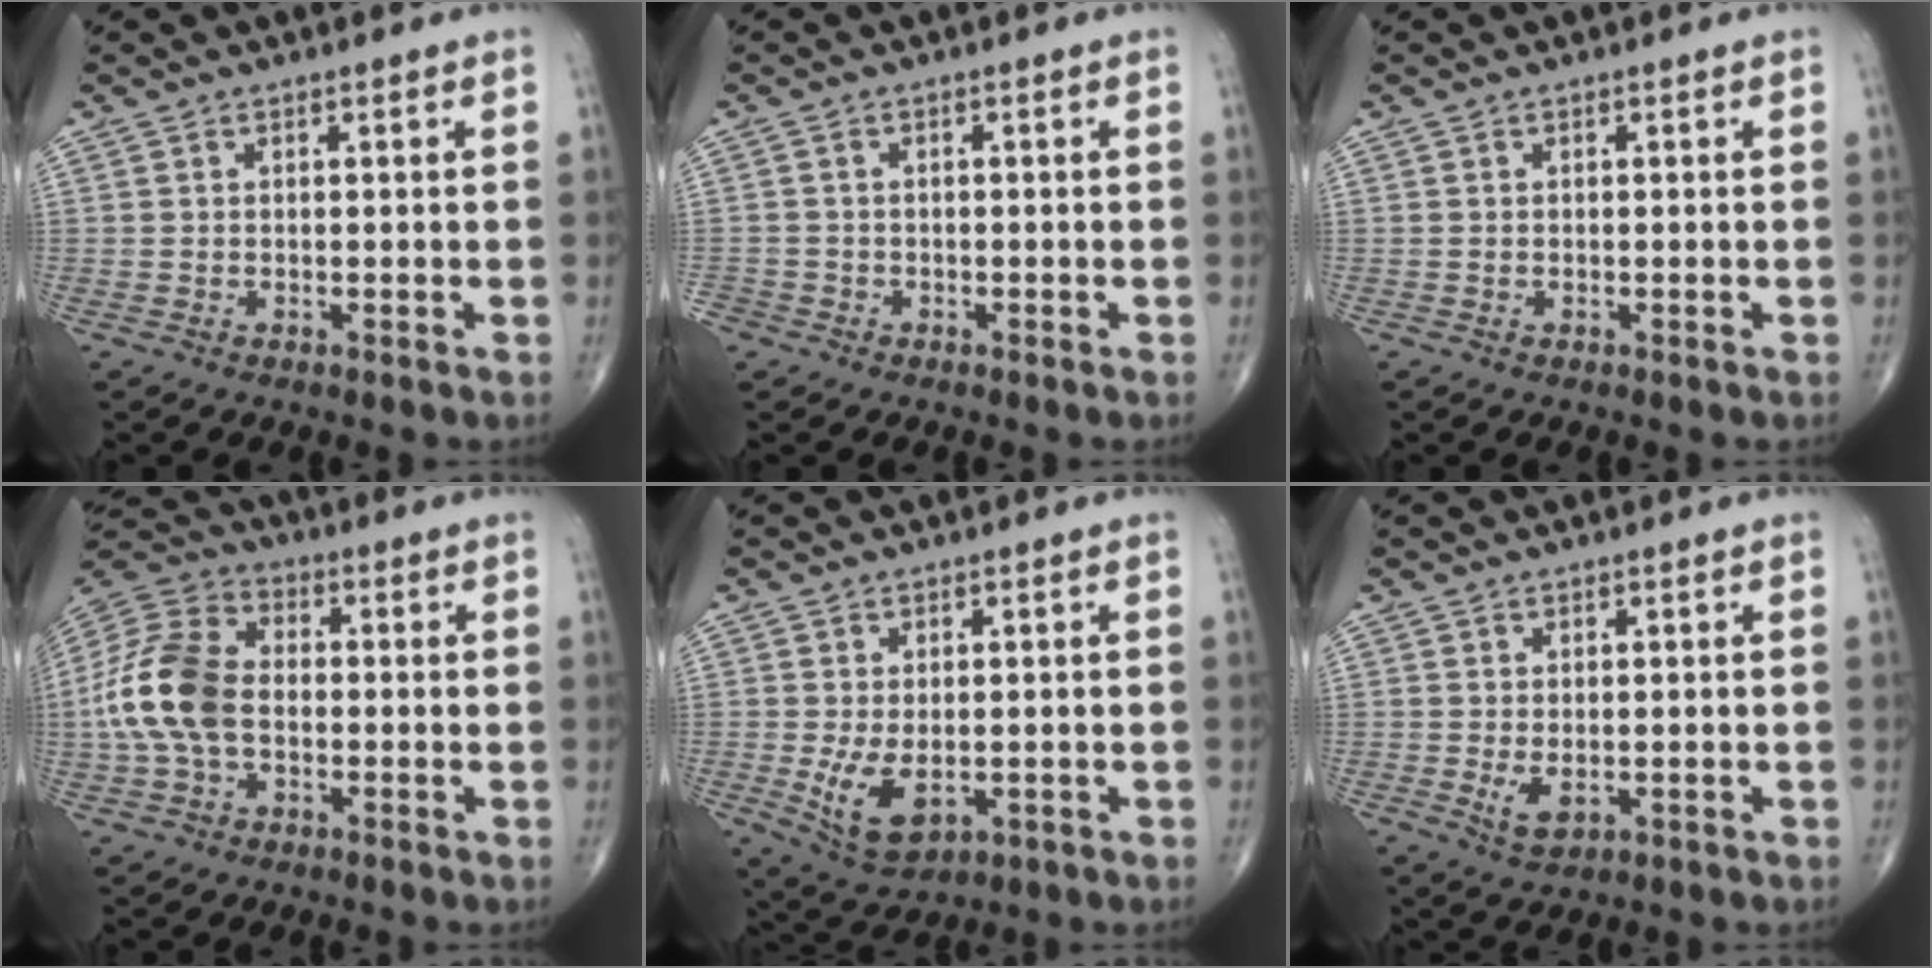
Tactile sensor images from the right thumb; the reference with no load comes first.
{"total": 2.3, "force": [-1.4, 1.8, 0.2], "torque": [-0.002, 0.008, -0.031]}
{"total": 0.0}
{"total": 14.7, "force": [-1.5, 9.4, 11.2], "torque": [-0.238, 0.033, -0.034]}
{"total": 7.4, "force": [-1.2, 4.3, 6.0], "torque": [-0.107, -0.016, -0.010]}
{"total": 3.2, "force": [-0.5, 1.8, 2.6], "torque": [-0.046, -0.008, -0.003]}